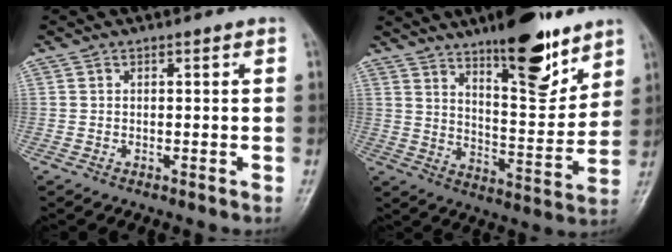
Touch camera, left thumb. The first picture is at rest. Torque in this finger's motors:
{"motor_torque": [2.26, 1.17, 1.30, -1.47, 0.10]}